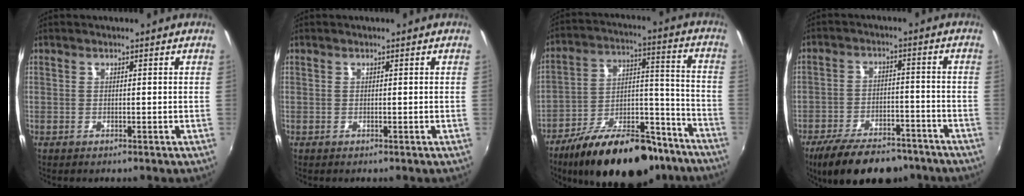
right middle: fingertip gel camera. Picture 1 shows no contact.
{"total": 0.0}
{"total": 24.1, "force": [-18.0, 9.1, 13.2], "torque": [-0.218, 0.008, -0.264]}
{"total": 13.7, "force": [-10.5, 5.5, 6.9], "torque": [-0.147, -0.015, -0.161]}